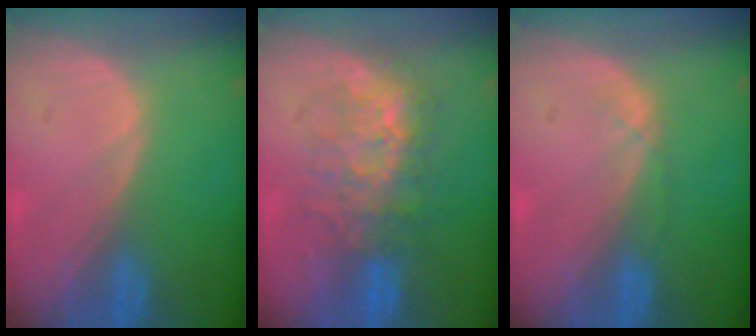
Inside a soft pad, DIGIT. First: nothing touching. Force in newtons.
{"total": 8.0, "press": 7.8, "slide": 1.8}
{"total": 1.1, "press": 1.1, "slide": 0.2}